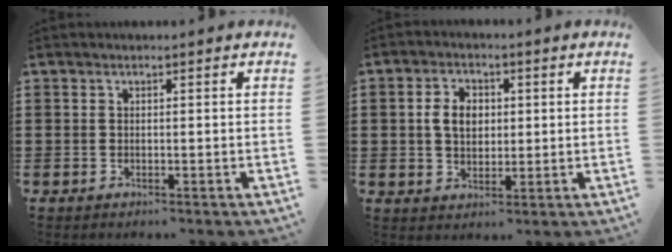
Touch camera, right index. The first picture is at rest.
{"total": 4.8, "force": [0.5, 3.4, 3.4], "torque": [-0.074, 0.008, 0.001]}